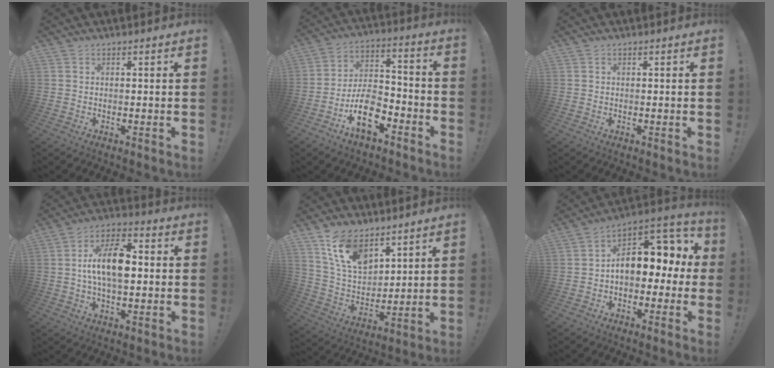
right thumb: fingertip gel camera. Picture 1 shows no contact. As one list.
[{"total": 15.3, "force": [-7.9, 10.3, 8.1], "torque": [-0.128, 0.055, -0.130]}, {"total": 0.0}, {"total": 13.6, "force": [0.4, 7.2, 11.5], "torque": [-0.197, 0.011, 0.006]}, {"total": 13.8, "force": [9.4, 7.4, 6.8], "torque": [-0.133, -0.049, 0.181]}, {"total": 13.2, "force": [1.8, 9.1, 9.4], "torque": [-0.113, -0.011, 0.031]}]